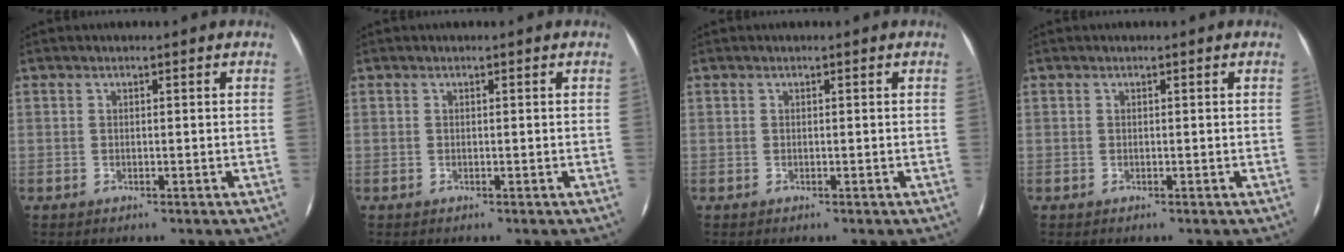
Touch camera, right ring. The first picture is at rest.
{"total": 0.0}
{"total": 0.0}
{"total": 0.0}